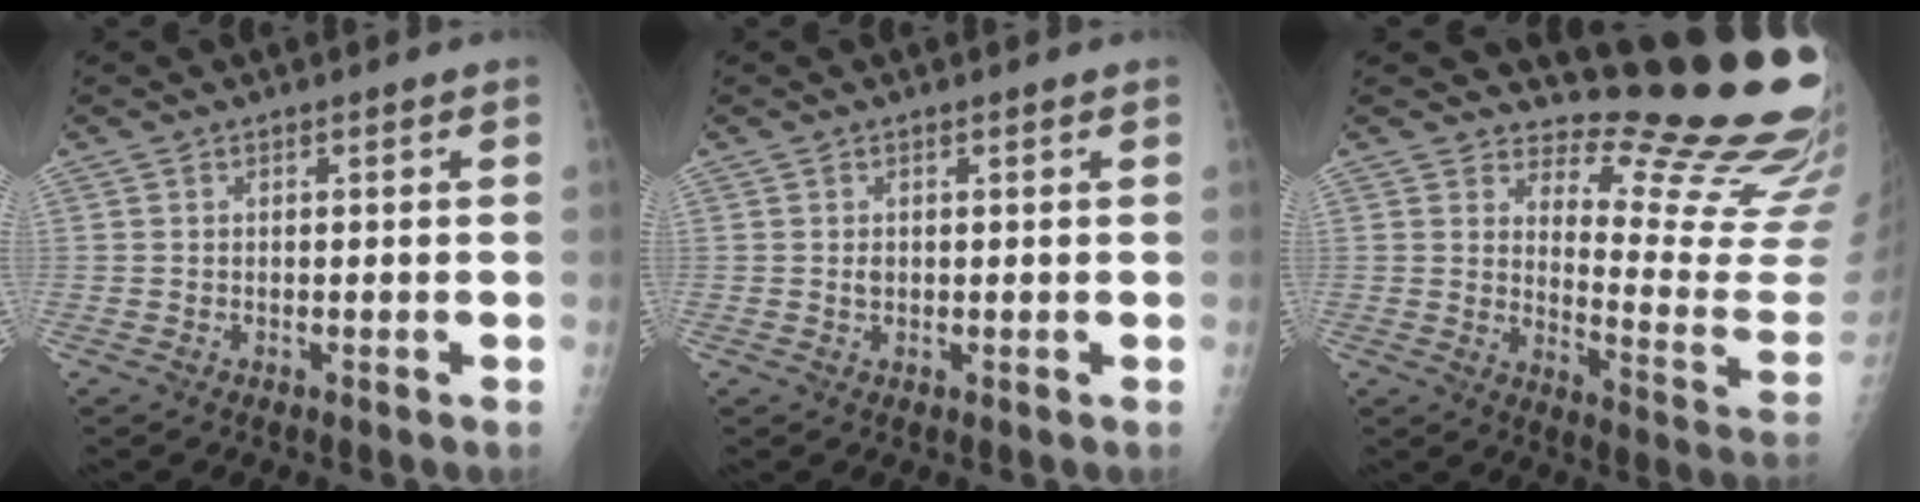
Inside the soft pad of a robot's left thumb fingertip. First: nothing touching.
{"total": 1.2, "force": [0.5, 0.7, 0.9], "torque": [-0.012, -0.003, 0.011]}
{"total": 18.8, "force": [16.6, 3.4, 8.1], "torque": [-0.066, -0.198, 0.207]}